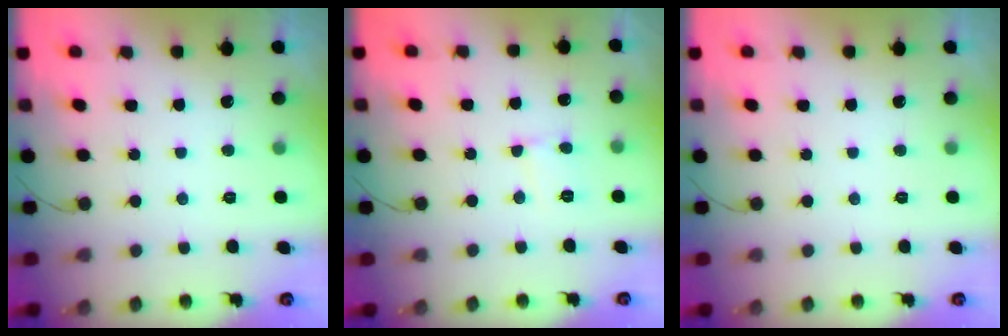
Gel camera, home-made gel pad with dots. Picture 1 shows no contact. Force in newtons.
{"total": 5.5, "press": 5.4, "slide": 0.5}
{"total": 0.0}